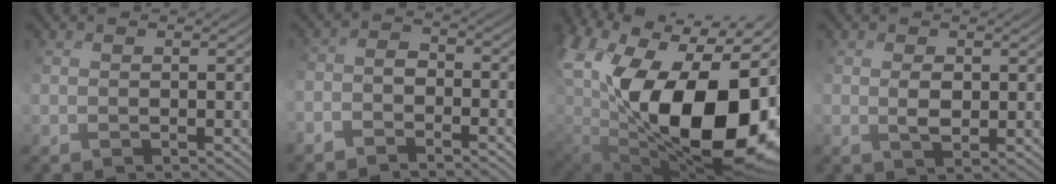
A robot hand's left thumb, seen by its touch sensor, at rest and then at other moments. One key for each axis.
{"total": 3.7, "fx": -3.2, "fy": 1.2, "fz": 1.5, "tx": -0.033, "ty": 0.004, "tz": -0.062}
{"total": 20.6, "fx": 2.1, "fy": 12.3, "fz": 16.3, "tx": -0.321, "ty": -0.044, "tz": 0.084}
{"total": 2.2, "fx": 0.9, "fy": 1.0, "fz": 1.7, "tx": -0.035, "ty": 0.005, "tz": 0.024}